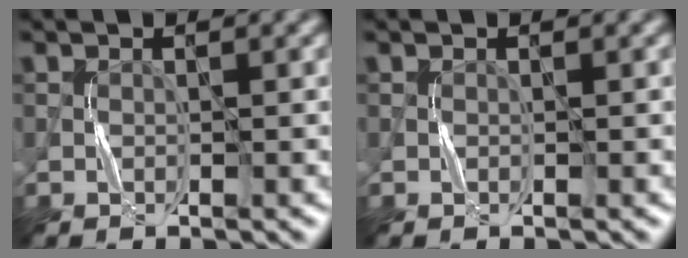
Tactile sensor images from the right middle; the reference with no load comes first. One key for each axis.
{"total": 0.0}